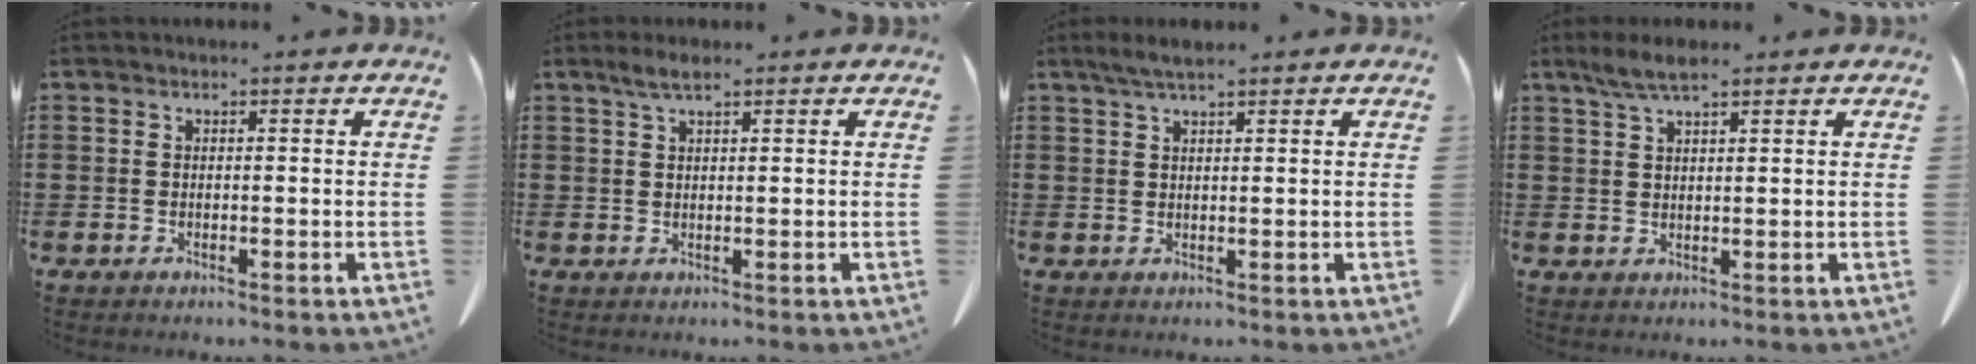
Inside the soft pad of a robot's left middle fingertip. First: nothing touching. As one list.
[{"total": 2.4, "force": [1.5, 0.4, 1.8], "torque": [-0.037, 0.003, 0.027]}, {"total": 2.5, "force": [1.8, 0.2, 1.7], "torque": [-0.036, 0.001, 0.032]}, {"total": 3.8, "force": [2.5, 0.7, 2.7], "torque": [-0.058, 0.003, 0.046]}]